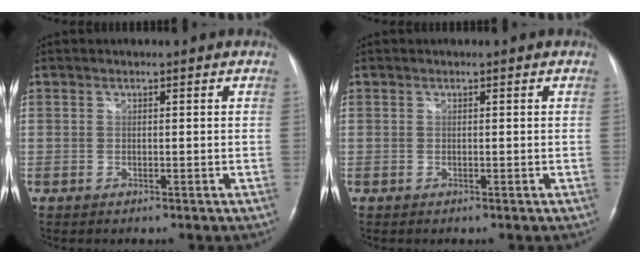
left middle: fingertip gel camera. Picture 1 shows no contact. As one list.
[{"total": 0.0}]